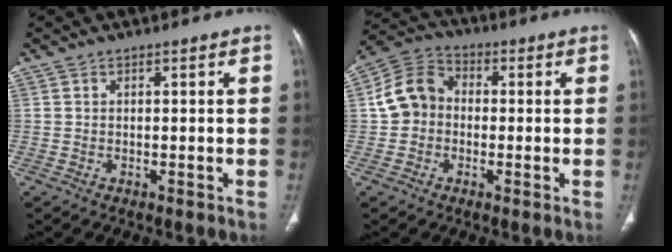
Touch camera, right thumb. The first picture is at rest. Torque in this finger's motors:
{"motor_torque": [-0.43, 0.60, 0.21, -0.37, 0.13]}